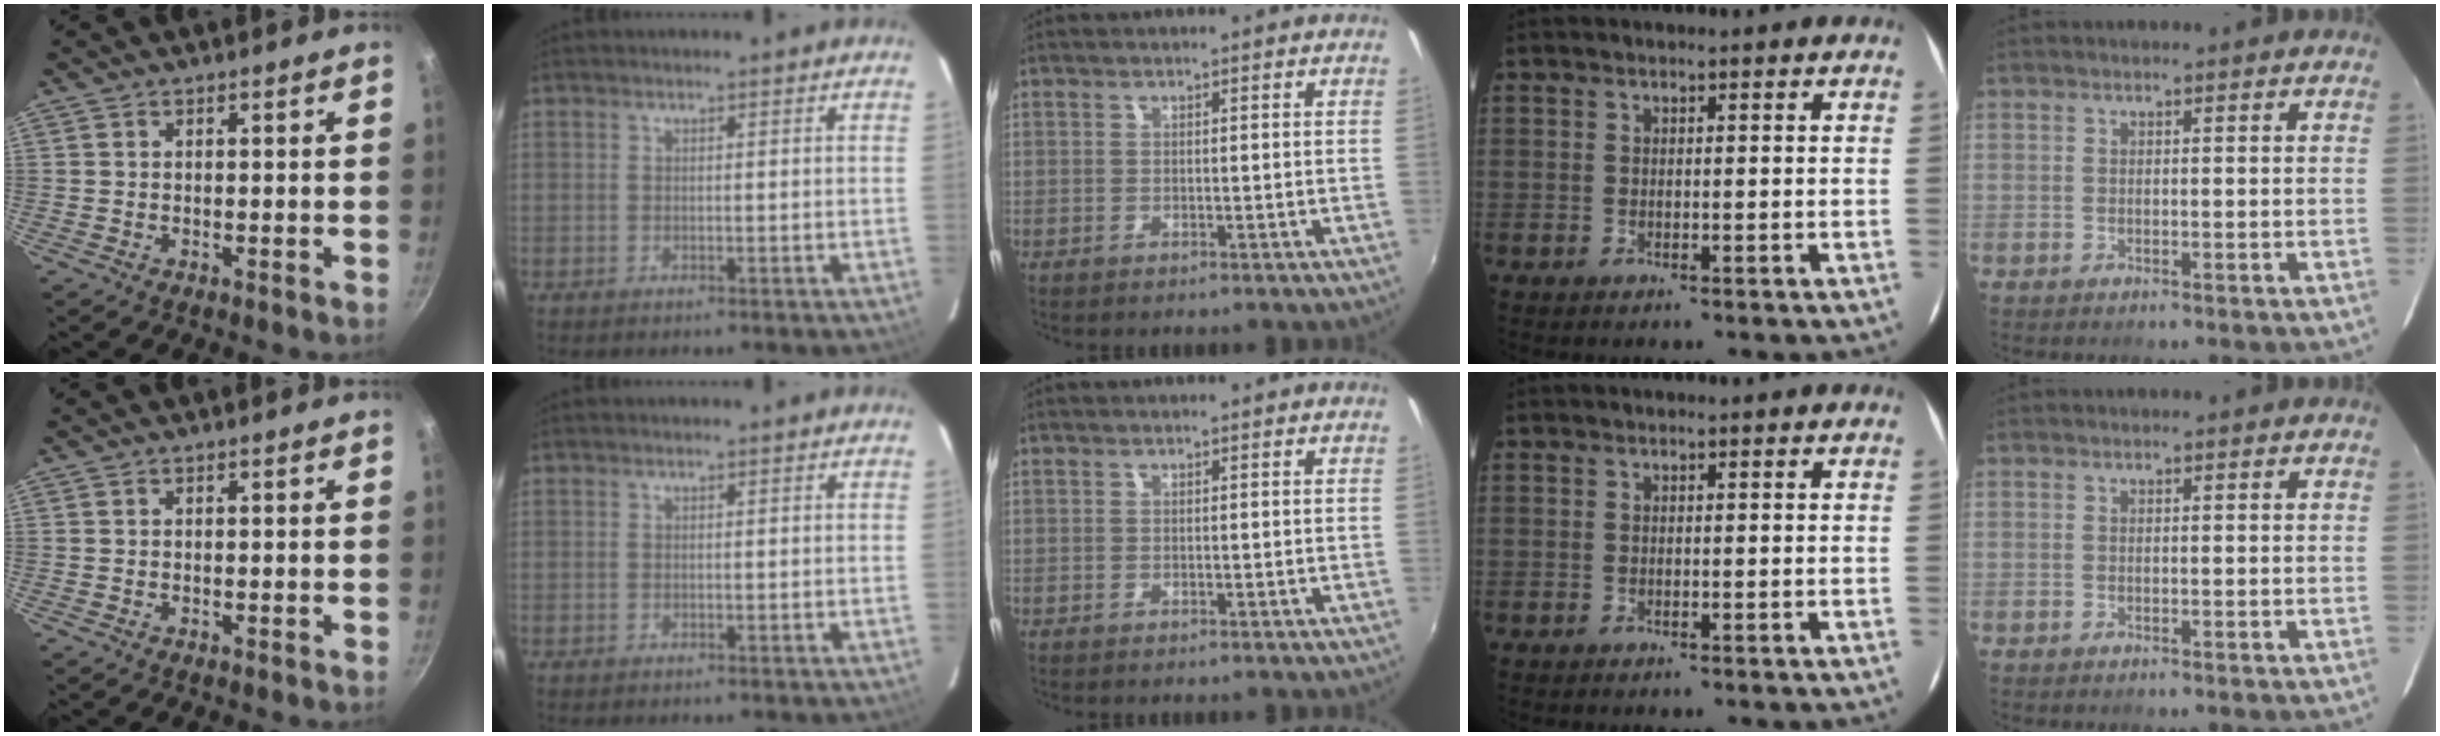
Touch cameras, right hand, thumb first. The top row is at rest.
{}